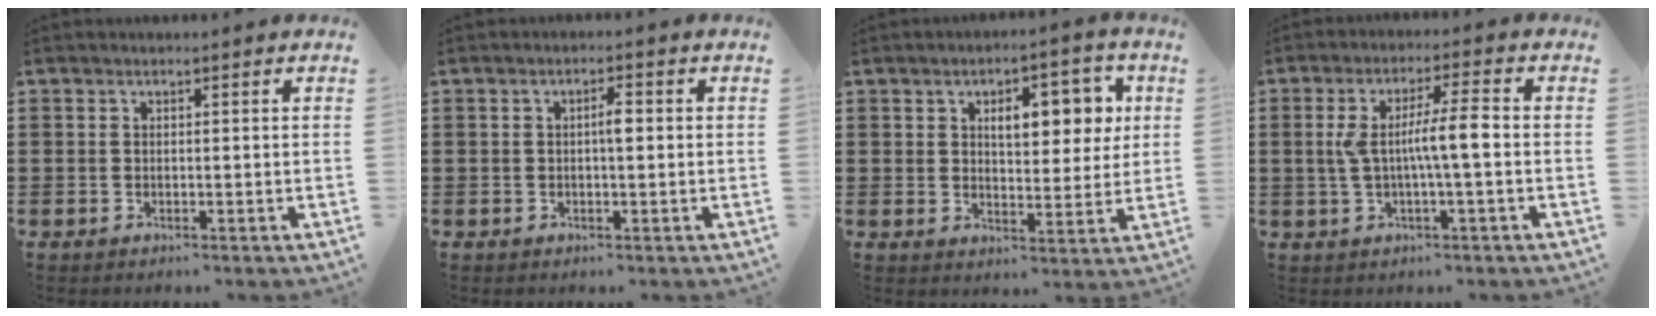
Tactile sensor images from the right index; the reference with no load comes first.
{"total": 2.3, "force": [0.0, 0.5, 2.2], "torque": [-0.042, 0.000, 0.000]}
{"total": 8.0, "force": [2.7, 4.0, 6.4], "torque": [-0.095, -0.002, 0.037]}
{"total": 6.6, "force": [-0.2, 0.7, 6.5], "torque": [-0.128, -0.002, -0.012]}